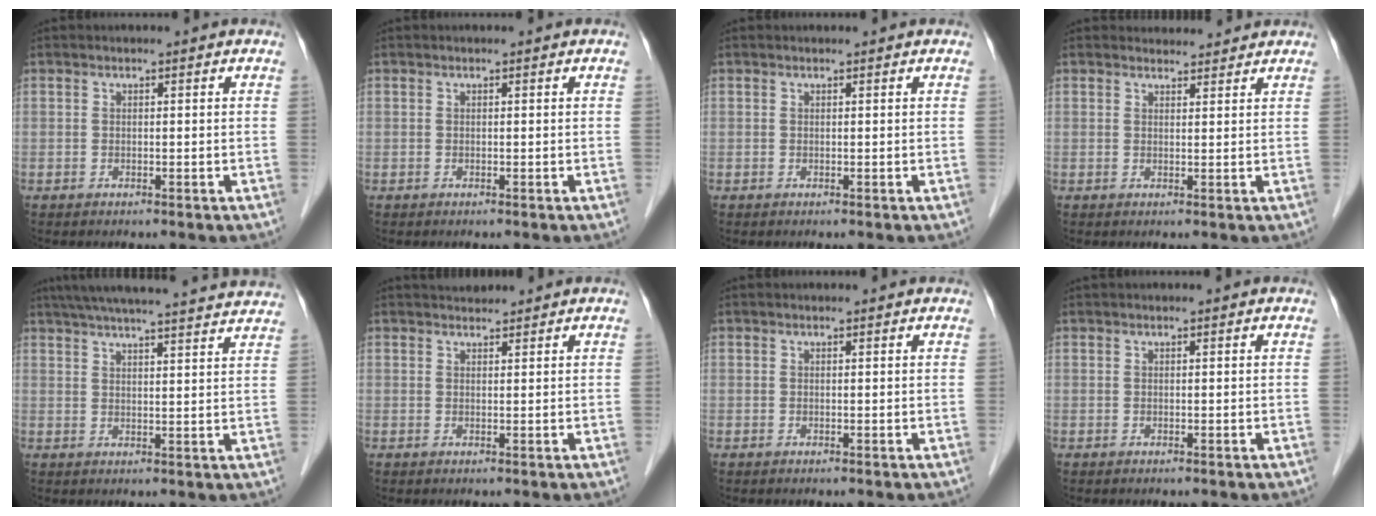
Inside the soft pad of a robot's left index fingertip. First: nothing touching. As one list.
[{"total": 0.0}, {"total": 0.0}, {"total": 3.0, "force": [2.9, 0.8, -0.1], "torque": [-0.006, 0.007, 0.036]}, {"total": 25.1, "force": [23.0, 1.1, 9.8], "torque": [-0.159, 0.007, 0.295]}, {"total": 1.8, "force": [1.8, 0.3, 0.1], "torque": [-0.007, 0.012, 0.032]}, {"total": 1.1, "force": [1.1, 0.1, 0.2], "torque": [-0.008, 0.011, 0.013]}, {"total": 0.0}]